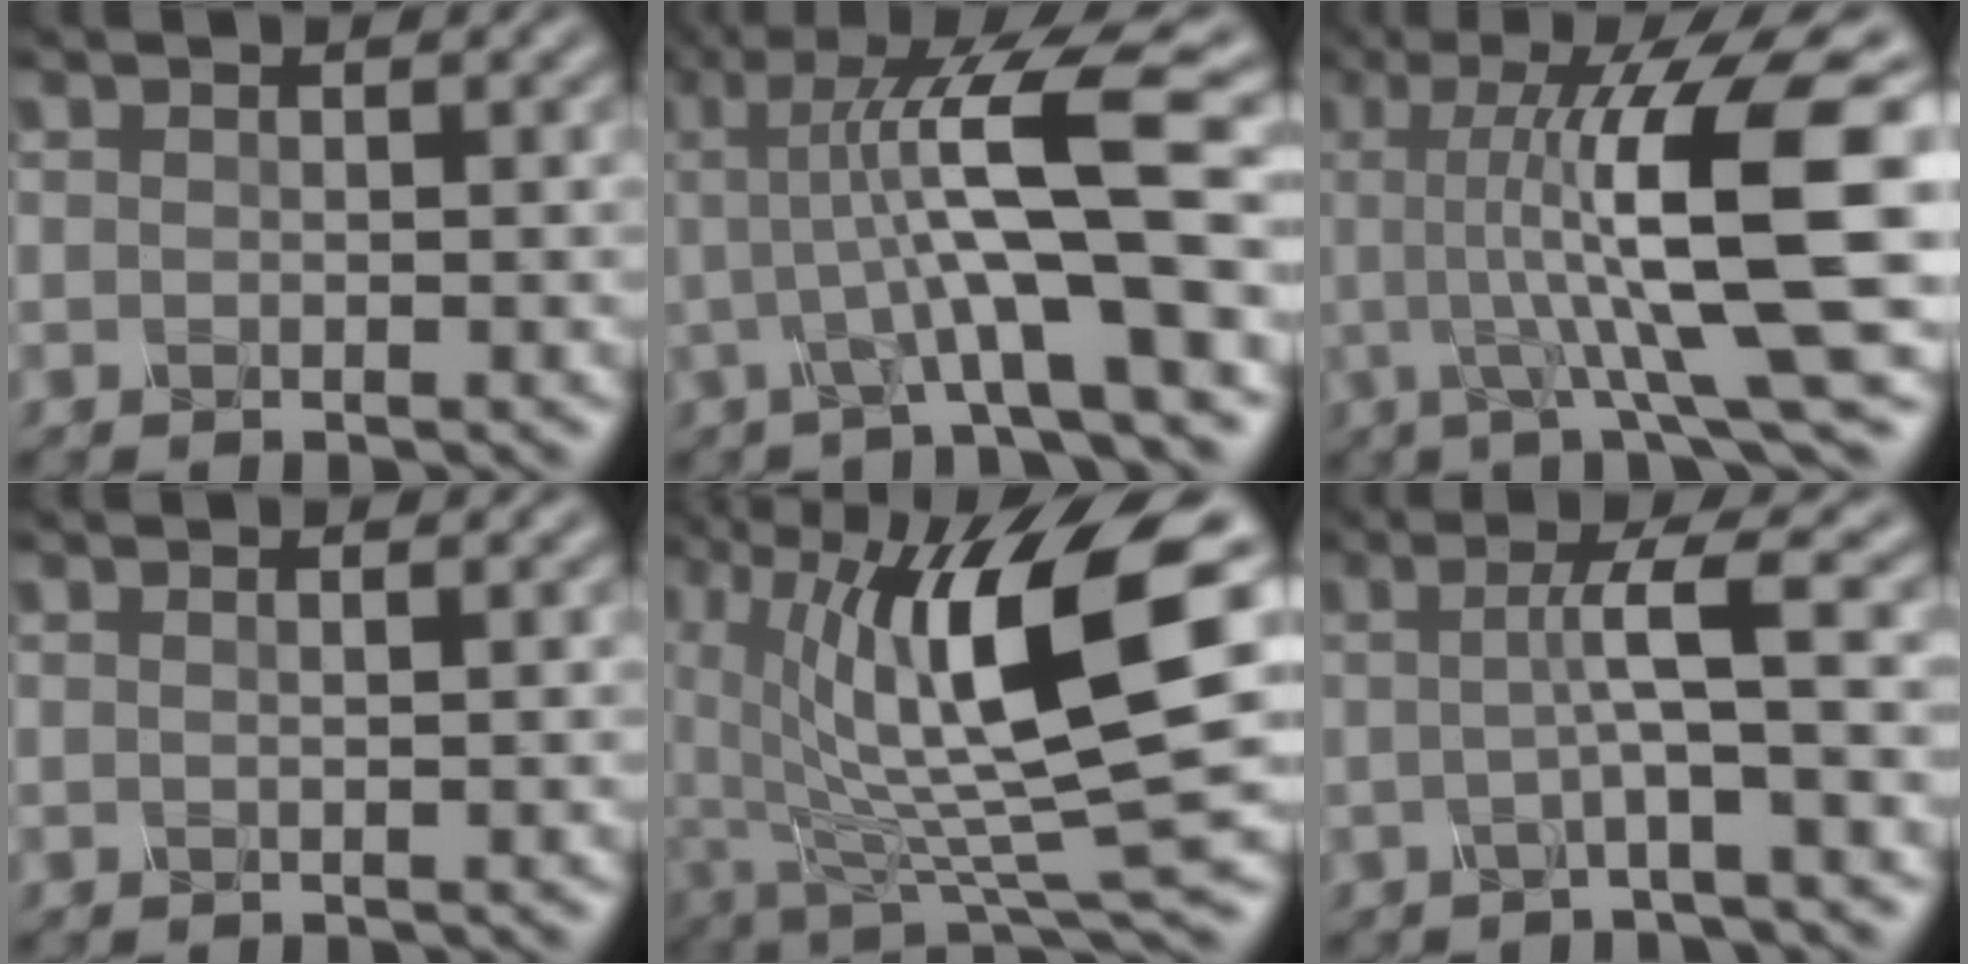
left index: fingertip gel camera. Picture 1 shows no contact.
{"total": 9.9, "force": [0.6, 1.3, 9.8], "torque": [-0.153, 0.008, 0.010]}
{"total": 12.4, "force": [0.5, 2.3, 12.2], "torque": [-0.181, 0.010, 0.013]}
{"total": 1.5, "force": [0.7, 0.7, 1.1], "torque": [0.001, 0.001, -0.012]}
{"total": 13.1, "force": [2.0, 3.9, 12.4], "torque": [-0.225, -0.016, 0.042]}
{"total": 3.8, "force": [-0.1, 0.2, 3.8], "torque": [-0.067, 0.001, -0.006]}